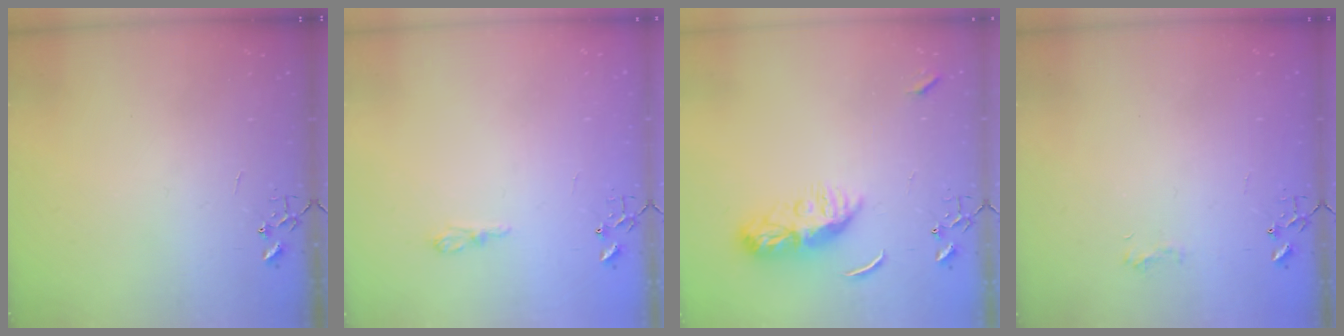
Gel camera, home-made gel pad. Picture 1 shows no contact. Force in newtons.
{"total": 5.9, "press": 5.8, "slide": 0.7}
{"total": 9.6, "press": 9.6, "slide": 0.7}
{"total": 5.8, "press": 5.8, "slide": 0.7}